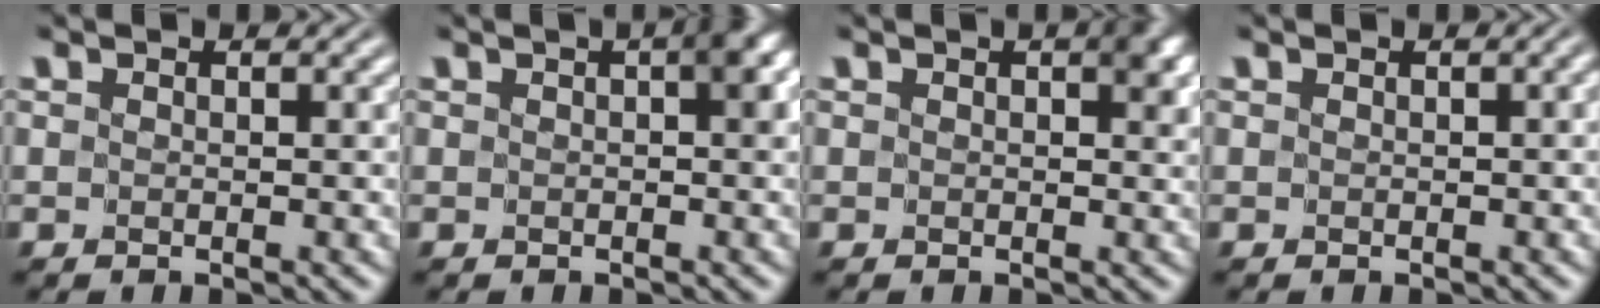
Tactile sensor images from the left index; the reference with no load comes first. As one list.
[{"total": 2.1, "force": [0.3, 0.6, 2.0], "torque": [-0.020, 0.009, 0.002]}, {"total": 2.3, "force": [0.6, 1.2, 1.8], "torque": [-0.015, 0.001, 0.008]}, {"total": 0.5, "force": [-0.1, 0.1, 0.5], "torque": [-0.007, 0.001, 0.001]}]